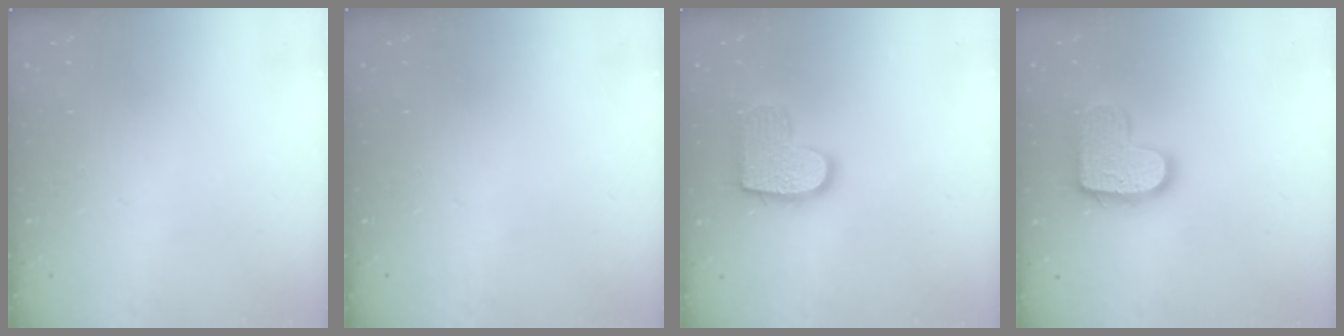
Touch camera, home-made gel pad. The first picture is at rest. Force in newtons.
{"total": 0.0}
{"total": 12.7, "press": 12.7, "slide": 0.7}
{"total": 14.2, "press": 14.2, "slide": 0.8}